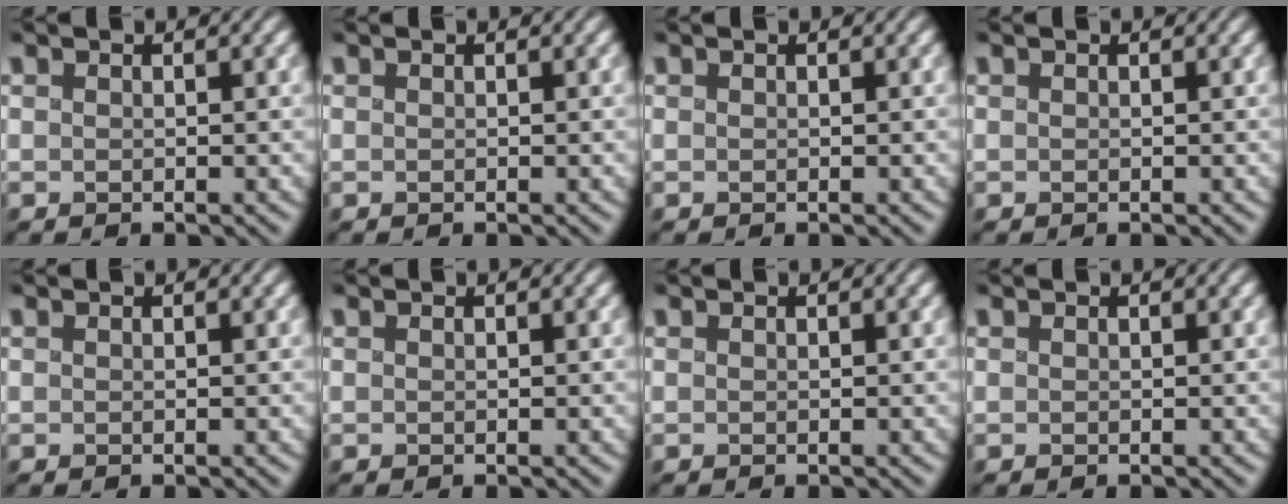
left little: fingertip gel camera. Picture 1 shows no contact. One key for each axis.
{"total": 0.0}
{"total": 0.0}
{"total": 0.0}
{"total": 0.0}
{"total": 0.0}
{"total": 0.0}
{"total": 0.0}